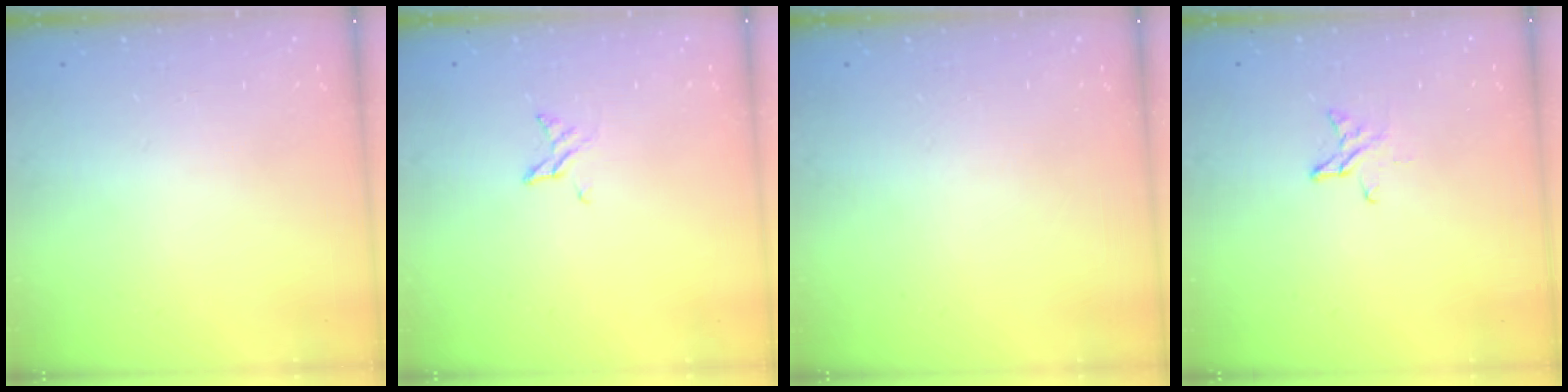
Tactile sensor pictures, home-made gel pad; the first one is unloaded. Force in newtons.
{"total": 3.0, "press": 3.0, "slide": 0.3}
{"total": 0.0}
{"total": 4.4, "press": 4.3, "slide": 0.4}